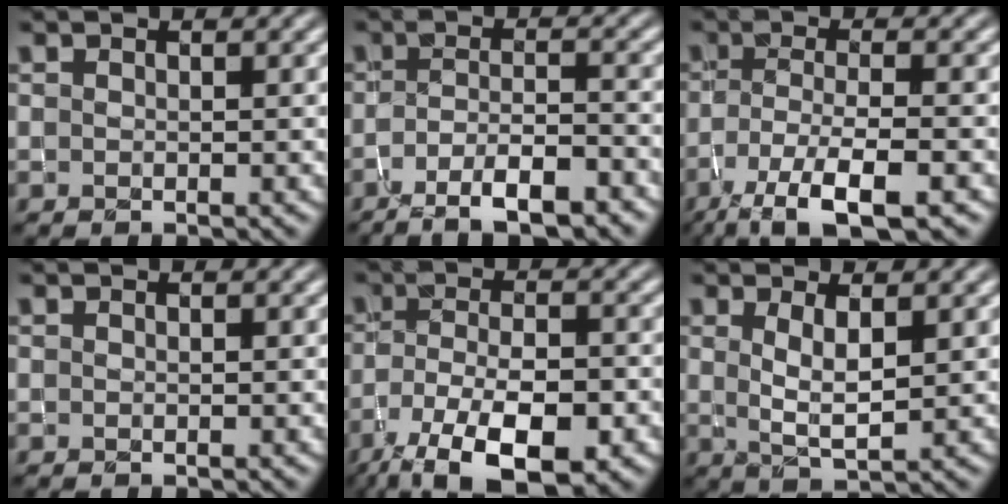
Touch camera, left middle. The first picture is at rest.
{"total": 6.0, "force": [-3.9, 1.4, 4.3], "torque": [-0.067, -0.002, -0.065]}
{"total": 6.5, "force": [-3.9, 1.5, 4.9], "torque": [-0.086, -0.003, -0.073]}
{"total": 0.0}
{"total": 9.8, "force": [-5.7, 3.6, 7.0], "torque": [-0.128, -0.009, -0.099]}
{"total": 2.9, "force": [0.9, 0.8, 2.6], "torque": [-0.052, -0.009, 0.020]}